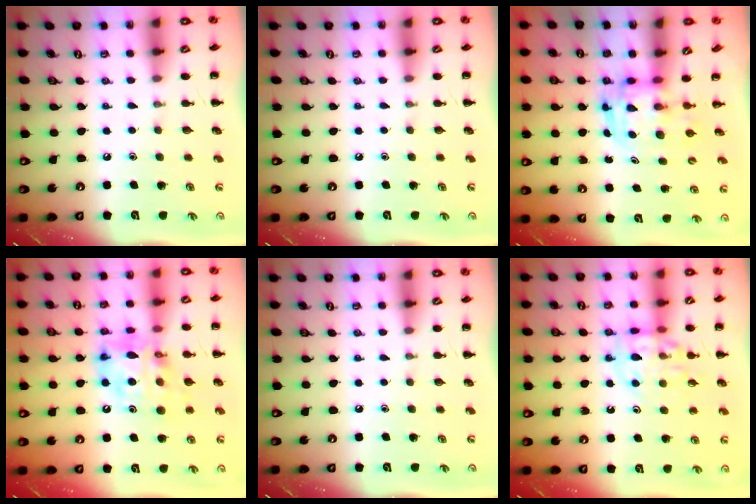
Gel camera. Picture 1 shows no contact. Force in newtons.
{"total": 0.0}
{"total": 3.3, "press": 3.2, "slide": 0.7}
{"total": 13.1, "press": 12.5, "slide": 3.9}
{"total": 0.0}
{"total": 11.8, "press": 11.6, "slide": 2.1}